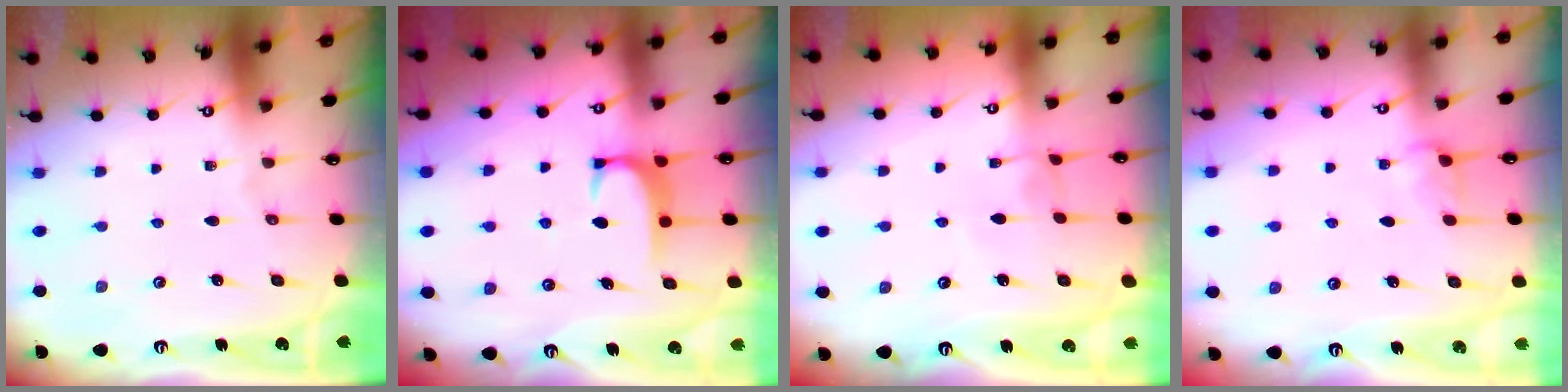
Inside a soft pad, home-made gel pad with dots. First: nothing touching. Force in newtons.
{"total": 1.9, "press": 1.9, "slide": 0.5}
{"total": 0.0}
{"total": 2.8, "press": 2.8, "slide": 0.4}